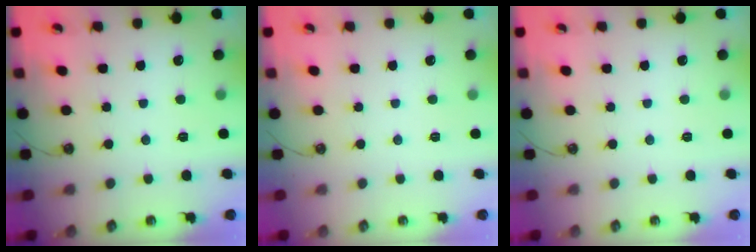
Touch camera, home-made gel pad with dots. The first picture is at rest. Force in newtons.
{"total": 0.0}
{"total": 0.0}